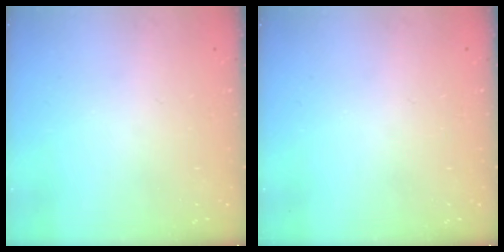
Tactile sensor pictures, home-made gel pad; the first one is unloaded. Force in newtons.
{"total": 0.0}